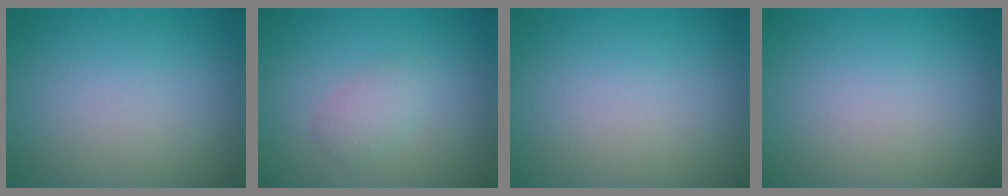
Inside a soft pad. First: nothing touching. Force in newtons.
{"total": 1.7, "press": 1.7, "slide": 0.1}
{"total": 0.0}
{"total": 0.0}